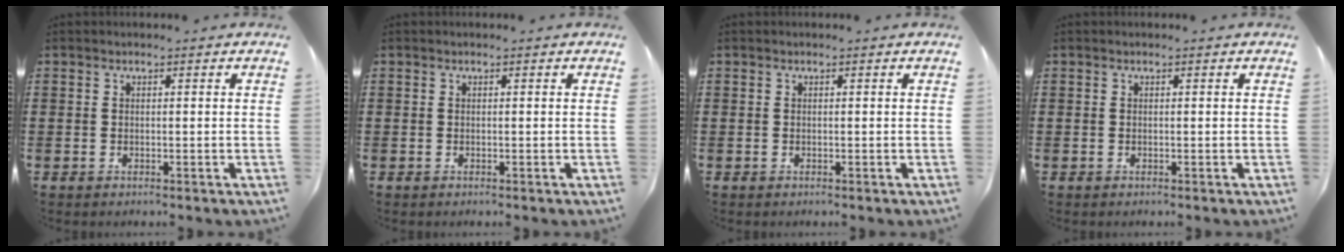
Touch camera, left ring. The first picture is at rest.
{"total": 0.0}
{"total": 0.0}
{"total": 0.0}